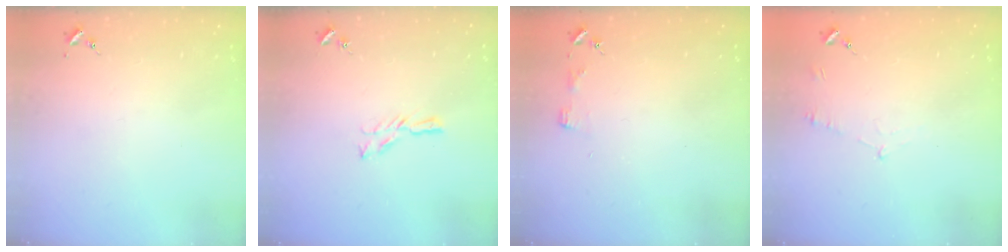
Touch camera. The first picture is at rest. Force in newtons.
{"total": 5.1, "press": 5.1, "slide": 0.5}
{"total": 3.4, "press": 3.3, "slide": 0.4}
{"total": 4.5, "press": 4.2, "slide": 1.4}